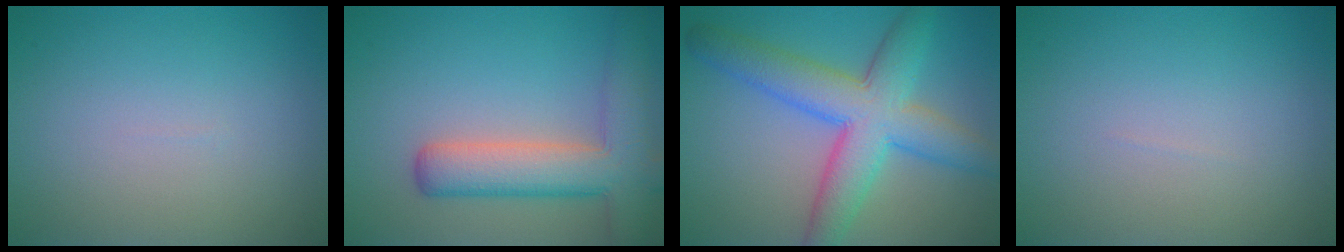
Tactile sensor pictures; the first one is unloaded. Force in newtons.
{"total": 7.1, "press": 7.1, "slide": 0.4}
{"total": 8.3, "press": 8.3, "slide": 0.2}
{"total": 0.0}